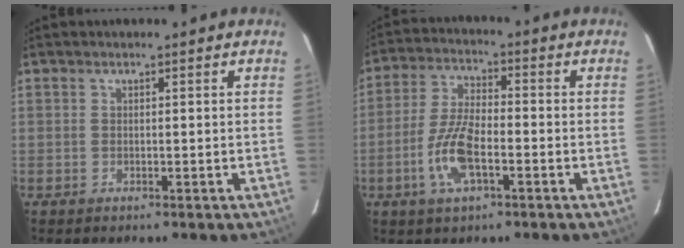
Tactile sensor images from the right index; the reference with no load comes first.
{"total": 10.9, "force": [-4.4, 4.0, 9.1], "torque": [-0.198, 0.001, -0.087]}